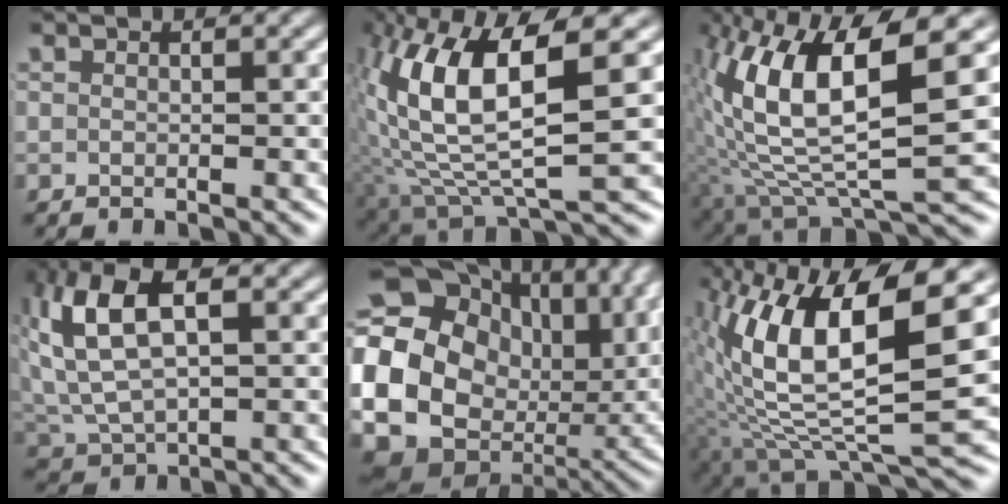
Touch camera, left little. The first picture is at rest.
{"total": 13.9, "force": [0.9, 7.1, 12.0], "torque": [-0.227, -0.020, 0.029]}
{"total": 15.5, "force": [0.4, 7.7, 13.4], "torque": [-0.242, -0.029, 0.028]}
{"total": 9.0, "force": [2.5, 5.7, 6.5], "torque": [-0.154, -0.007, 0.051]}
{"total": 22.3, "force": [2.3, 17.6, 13.6], "torque": [-0.287, -0.034, 0.026]}
{"total": 17.1, "force": [-0.6, 8.4, 15.0], "torque": [-0.257, -0.039, 0.024]}